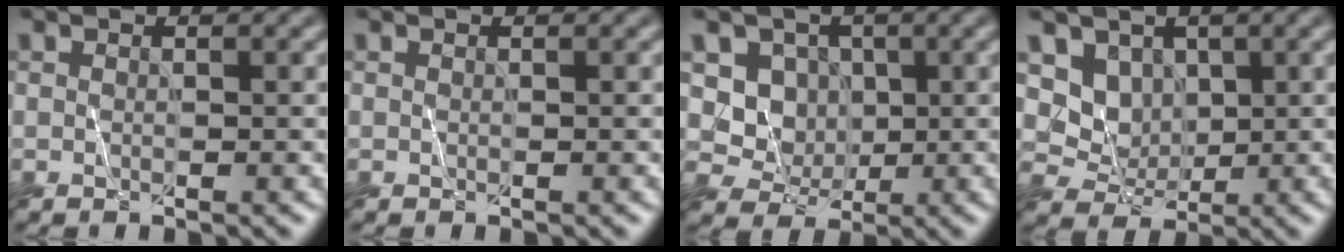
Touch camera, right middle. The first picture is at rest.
{"total": 0.0}
{"total": 2.8, "force": [0.7, 2.7, 0.5], "torque": [-0.003, -0.005, 0.003]}
{"total": 2.5, "force": [1.4, 2.1, 0.3], "torque": [-0.004, -0.008, 0.018]}